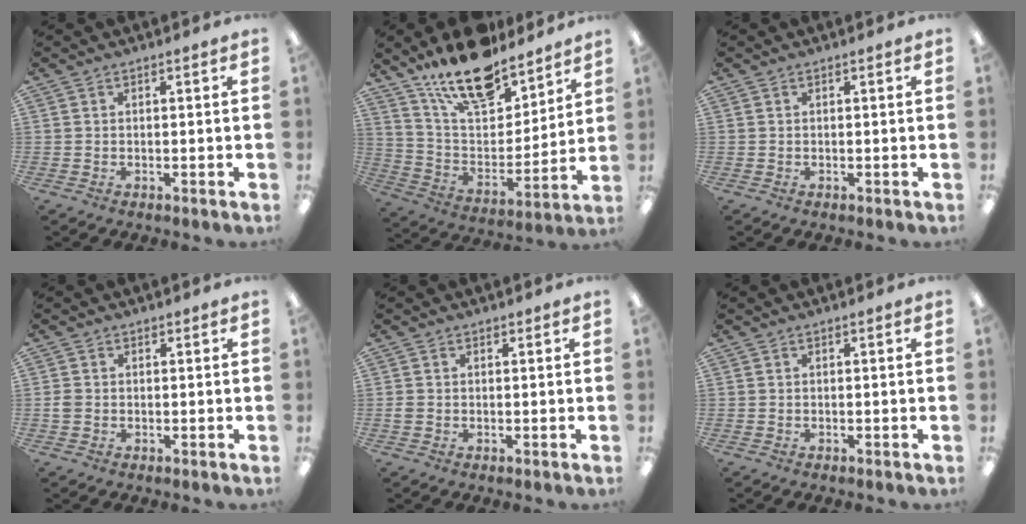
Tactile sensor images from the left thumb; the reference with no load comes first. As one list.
[{"total": 18.7, "force": [14.9, 7.2, 8.5], "torque": [-0.151, -0.098, 0.262]}, {"total": 0.0}, {"total": 1.7, "force": [-0.1, 1.5, 0.8], "torque": [-0.014, 0.004, -0.002]}, {"total": 1.3, "force": [0.0, 1.2, 0.5], "torque": [-0.009, 0.004, 0.000]}, {"total": 0.0}]